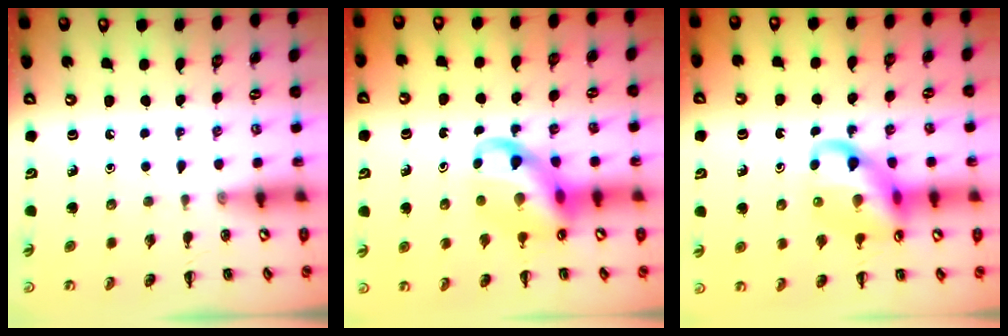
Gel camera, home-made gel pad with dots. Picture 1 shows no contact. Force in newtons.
{"total": 11.3, "press": 10.9, "slide": 2.8}
{"total": 14.0, "press": 13.9, "slide": 1.8}